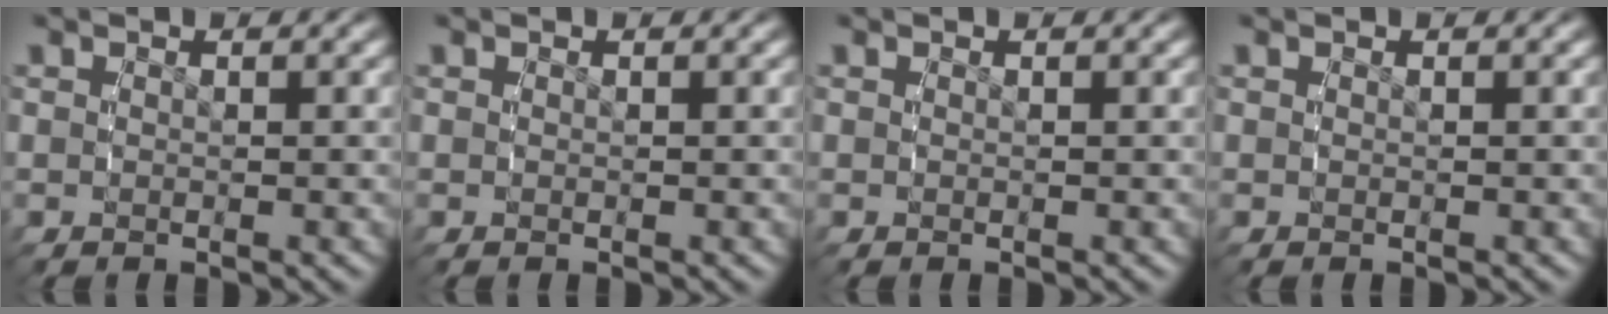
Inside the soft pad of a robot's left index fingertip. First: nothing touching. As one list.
[{"total": 0.0}, {"total": 0.0}, {"total": 0.0}]